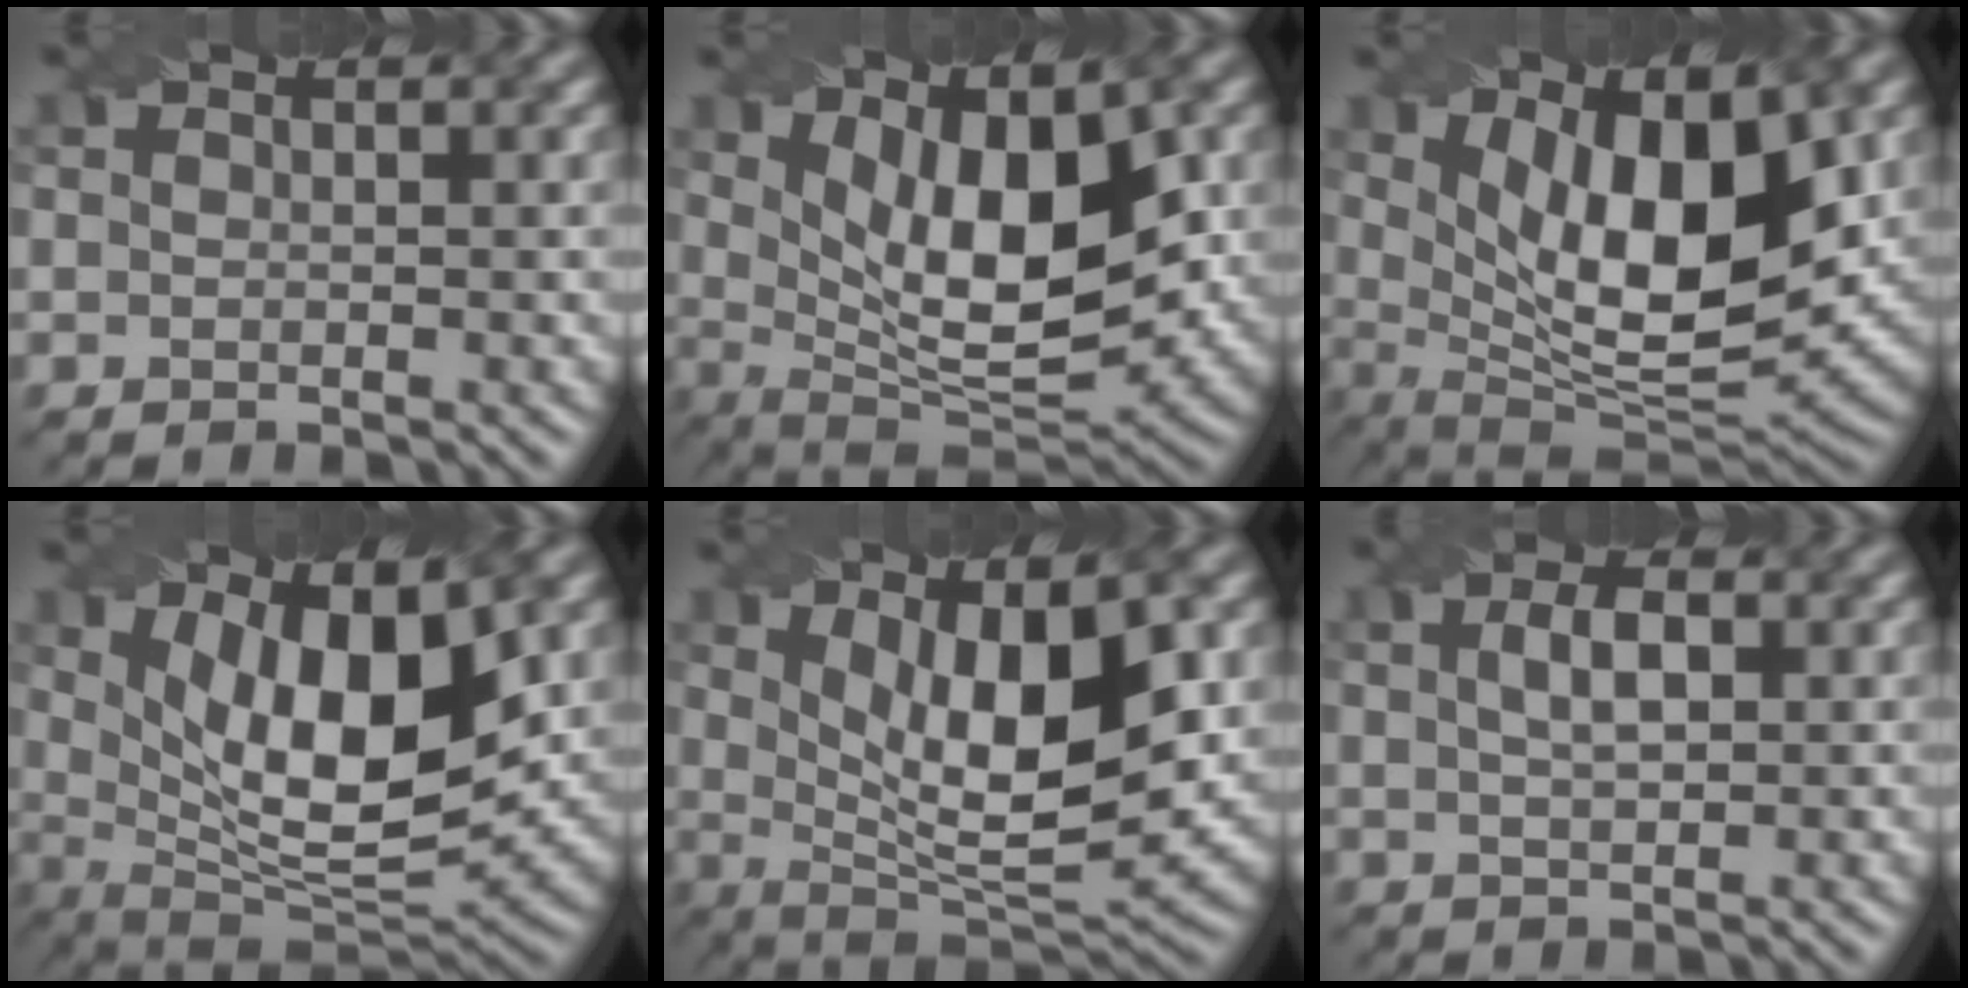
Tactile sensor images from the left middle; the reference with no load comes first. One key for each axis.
{"total": 10.5, "fx": 2.4, "fy": 4.6, "fz": 9.1, "tx": -0.136, "ty": -0.009, "tz": 0.041}
{"total": 12.6, "fx": 3.8, "fy": 5.1, "fz": 11.0, "tx": -0.172, "ty": -0.008, "tz": 0.066}
{"total": 11.8, "fx": 3.3, "fy": 4.8, "fz": 10.3, "tx": -0.159, "ty": -0.008, "tz": 0.057}
{"total": 10.3, "fx": 2.4, "fy": 3.7, "fz": 9.3, "tx": -0.146, "ty": -0.012, "tz": 0.043}
{"total": 2.7, "fx": 0.6, "fy": 1.2, "fz": 2.3, "tx": -0.048, "ty": 0.006, "tz": 0.015}